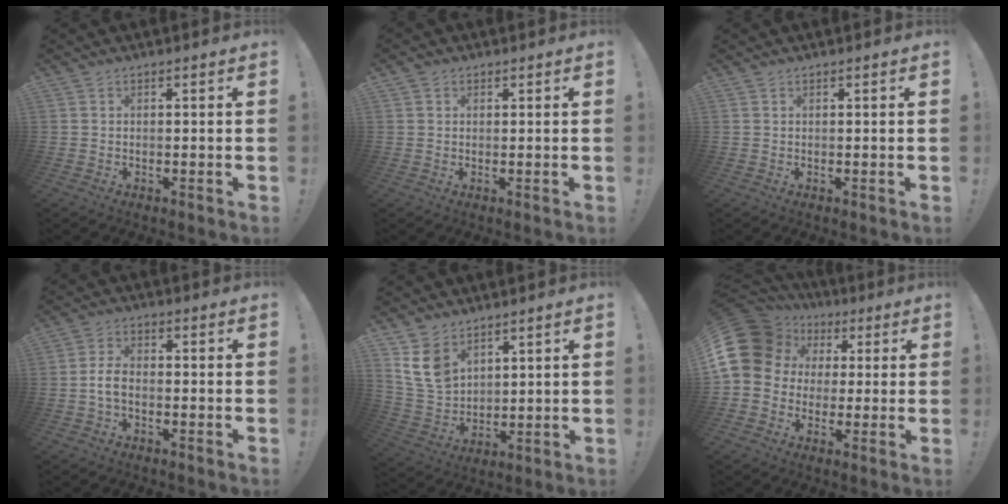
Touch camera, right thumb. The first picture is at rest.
{"total": 1.3, "force": [0.8, 1.0, 0.2], "torque": [0.007, -0.004, 0.012]}
{"total": 0.5, "force": [0.5, -0.1, 0.2], "torque": [0.004, -0.003, 0.008]}
{"total": 4.5, "force": [-1.3, 2.2, 3.7], "torque": [-0.080, 0.002, -0.025]}
{"total": 10.7, "force": [6.5, 7.0, 4.8], "torque": [-0.107, -0.030, 0.133]}
{"total": 17.0, "force": [4.4, 13.8, 9.0], "torque": [-0.164, -0.013, 0.091]}